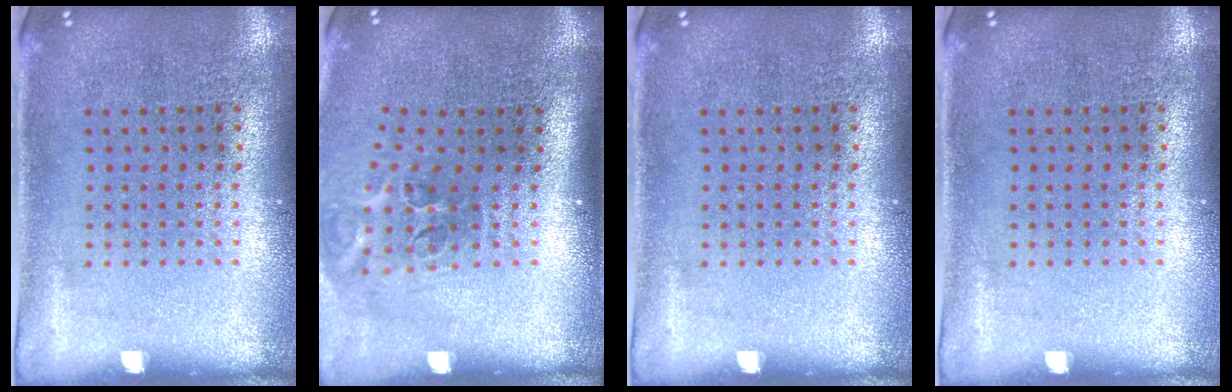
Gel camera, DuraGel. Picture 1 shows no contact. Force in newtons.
{"total": 2.1, "press": 1.2, "slide": 1.7}
{"total": 0.0}
{"total": 0.0}